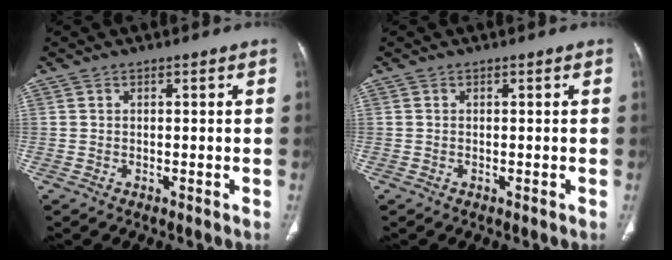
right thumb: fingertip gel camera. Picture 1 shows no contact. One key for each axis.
{"total": 0.0}